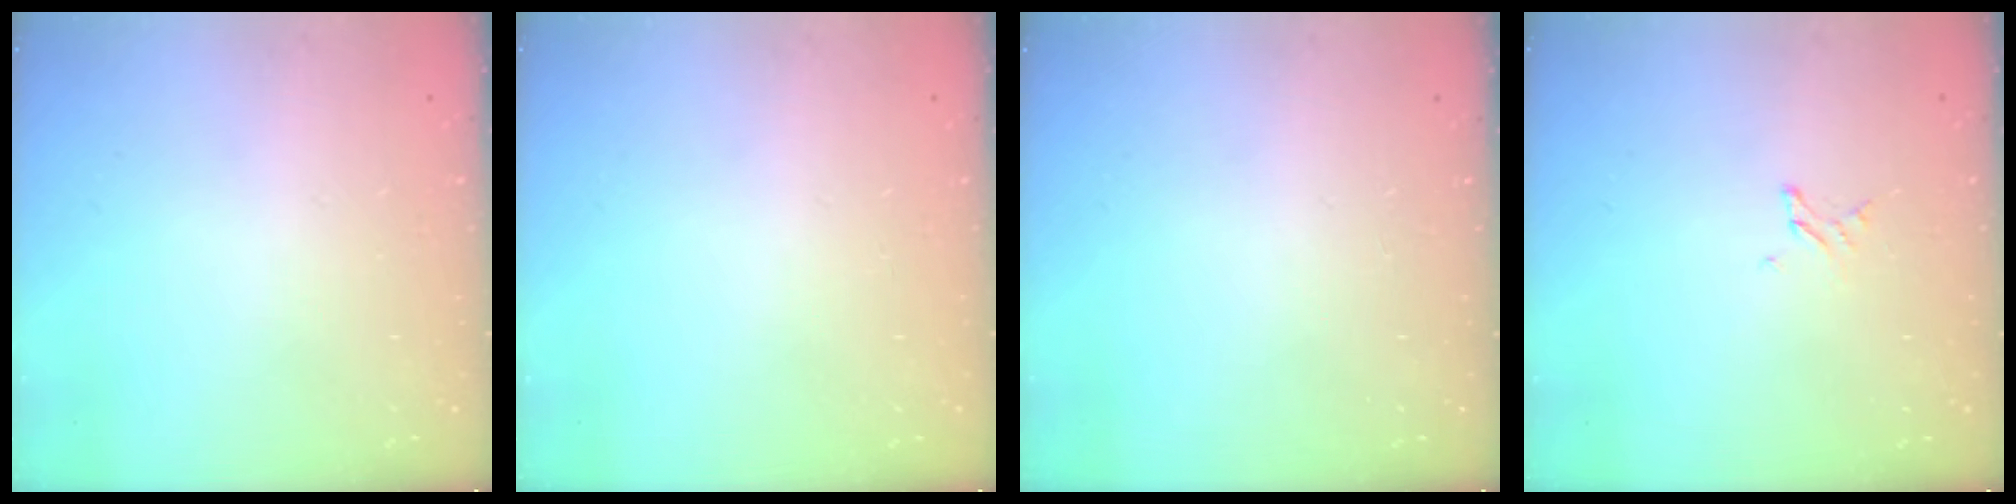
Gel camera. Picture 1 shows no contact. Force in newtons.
{"total": 0.0}
{"total": 0.0}
{"total": 1.2, "press": 1.2, "slide": 0.1}